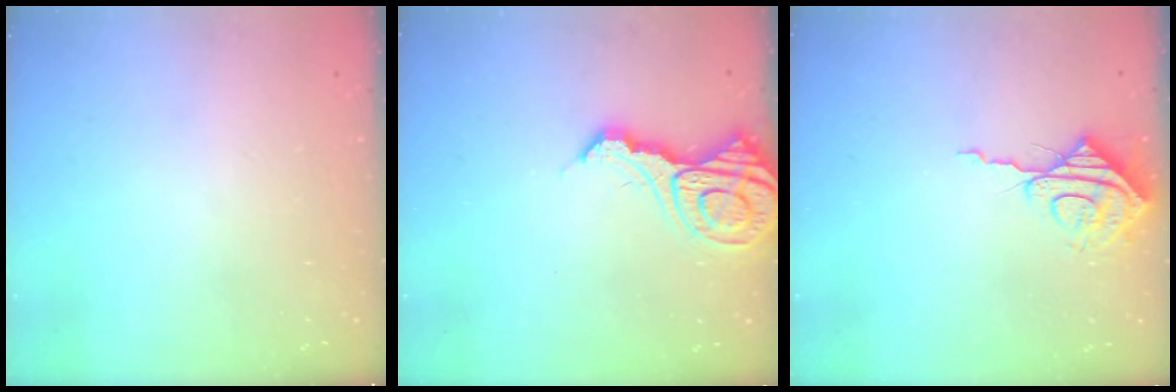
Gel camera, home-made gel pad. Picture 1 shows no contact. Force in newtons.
{"total": 14.0, "press": 13.9, "slide": 1.6}
{"total": 8.4, "press": 8.3, "slide": 0.7}